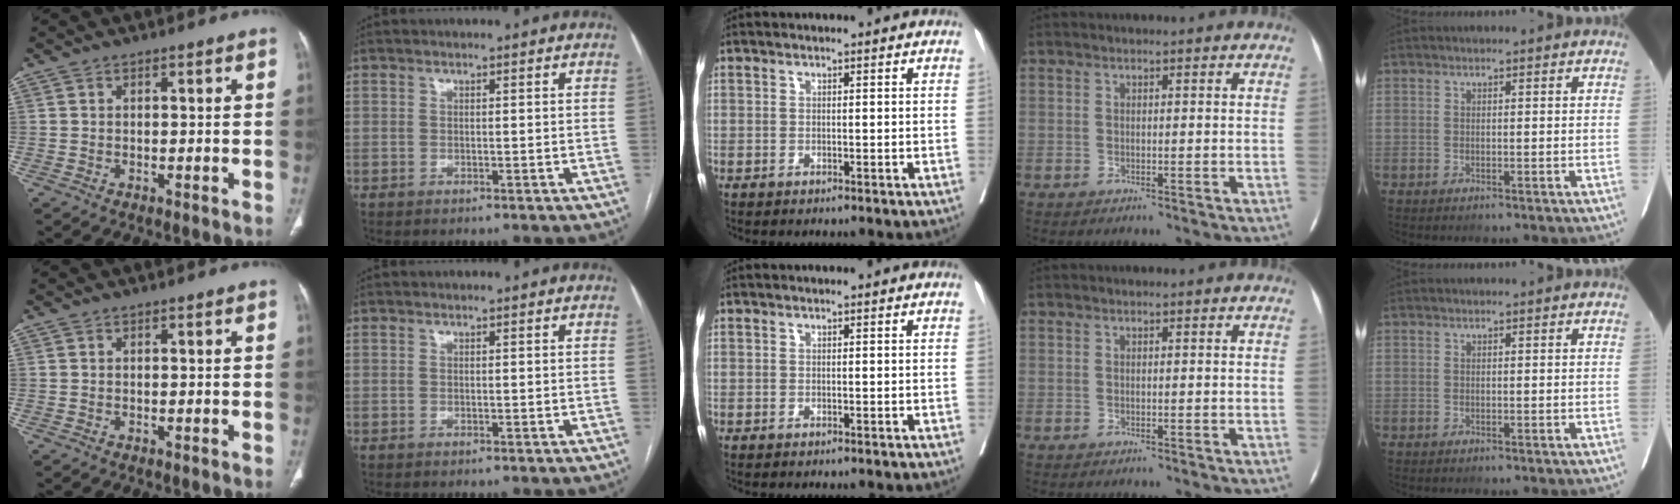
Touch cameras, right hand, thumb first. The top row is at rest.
{}